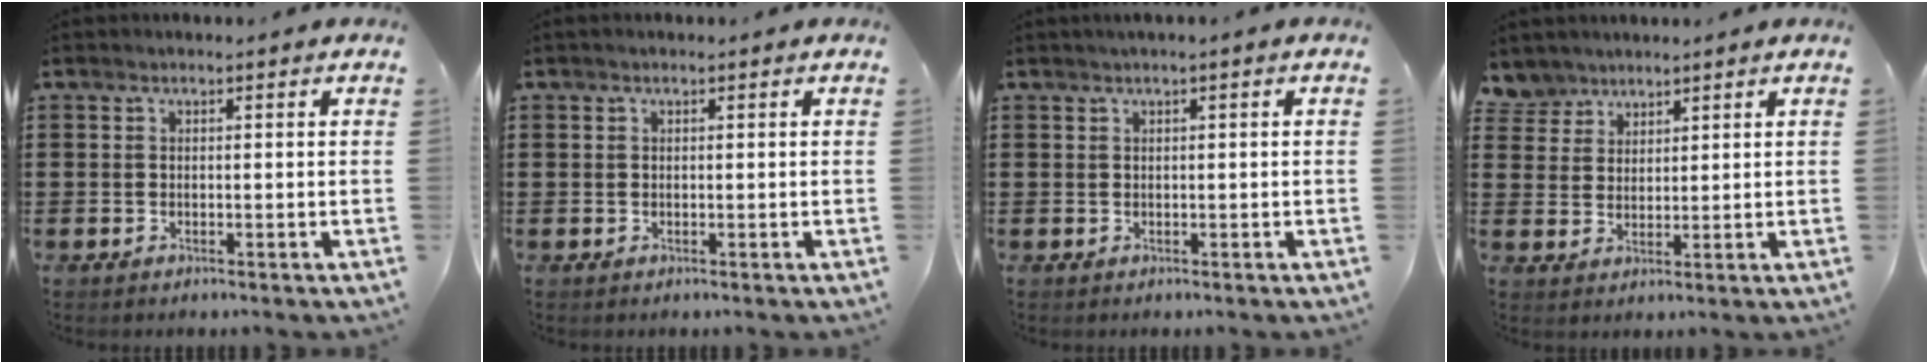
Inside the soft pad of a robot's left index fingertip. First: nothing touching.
{"total": 0.0}
{"total": 0.8, "force": [0.1, -0.1, 0.8], "torque": [-0.012, -0.004, 0.003]}
{"total": 4.0, "force": [3.1, 2.4, -0.1], "torque": [-0.019, -0.002, 0.060]}